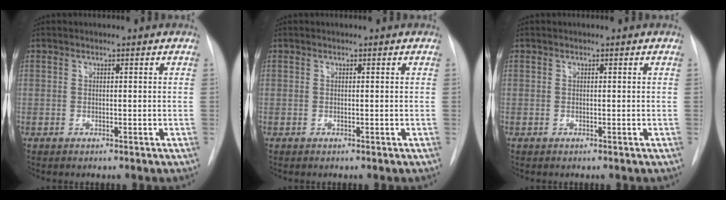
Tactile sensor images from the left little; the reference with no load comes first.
{"total": 0.0}
{"total": 0.0}